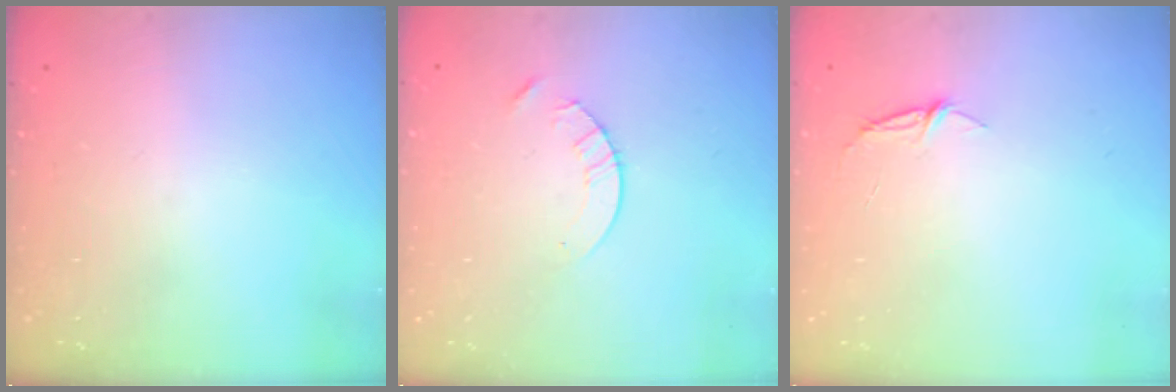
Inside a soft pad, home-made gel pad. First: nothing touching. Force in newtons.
{"total": 3.8, "press": 3.7, "slide": 0.5}
{"total": 3.9, "press": 3.9, "slide": 0.4}